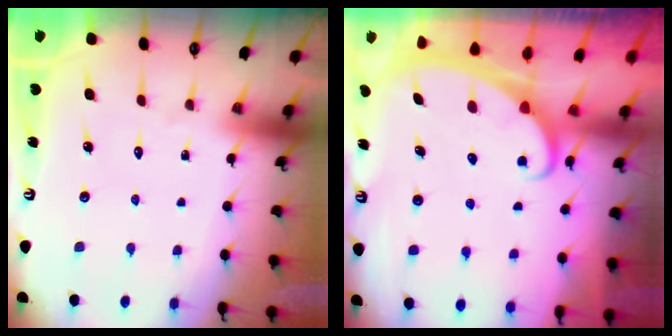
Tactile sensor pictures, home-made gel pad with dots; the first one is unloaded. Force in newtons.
{"total": 2.3, "press": 2.3, "slide": 0.3}